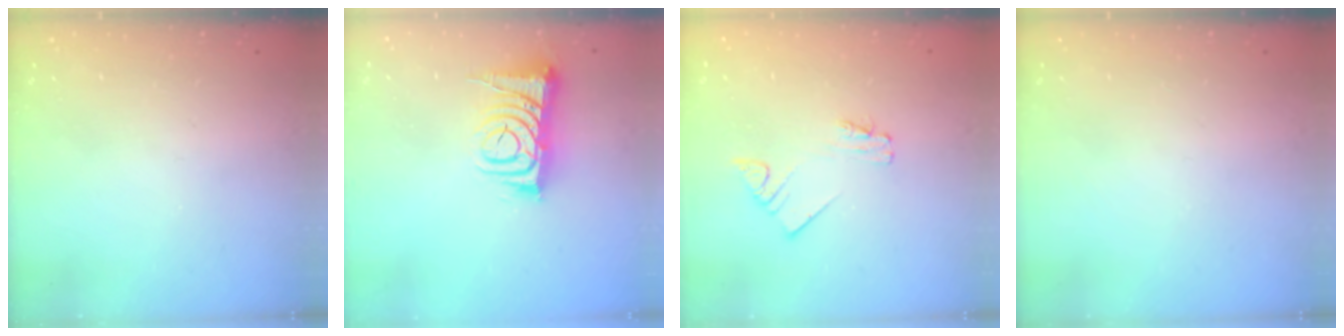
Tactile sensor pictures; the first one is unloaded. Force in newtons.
{"total": 10.2, "press": 10.2, "slide": 1.1}
{"total": 2.0, "press": 2.0, "slide": 0.3}
{"total": 0.0}